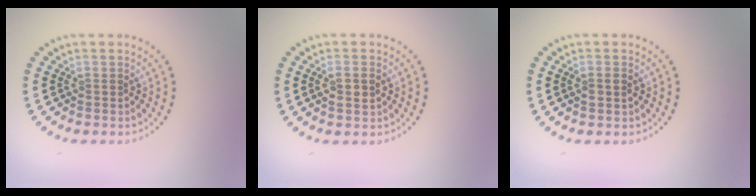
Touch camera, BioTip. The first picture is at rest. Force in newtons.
{"total": 1.7, "press": 1.7, "slide": 0.4}
{"total": 1.1, "press": 1.0, "slide": 0.3}